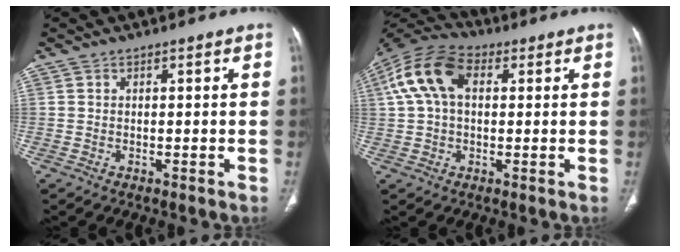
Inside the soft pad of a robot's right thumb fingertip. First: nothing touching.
{"total": 12.6, "force": [2.9, 7.9, 9.3], "torque": [-0.187, 0.034, 0.047]}